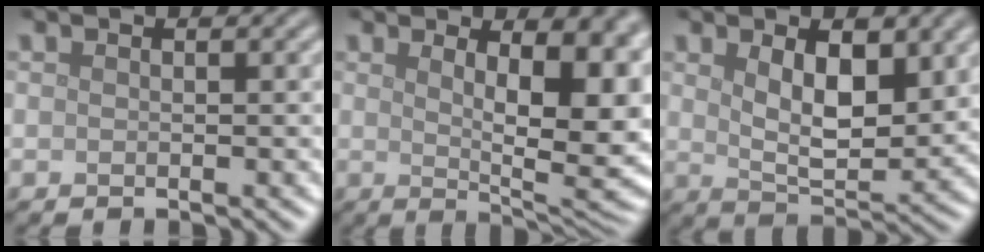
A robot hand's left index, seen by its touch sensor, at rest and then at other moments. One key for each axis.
{"total": 12.3, "fx": 2.4, "fy": 4.6, "fz": 11.1, "tx": -0.103, "ty": 0.011, "tz": 0.032}
{"total": 5.8, "fx": 2.0, "fy": 2.7, "fz": 4.7, "tx": -0.082, "ty": -0.008, "tz": 0.037}